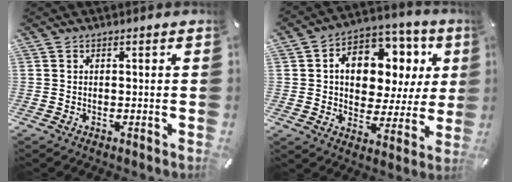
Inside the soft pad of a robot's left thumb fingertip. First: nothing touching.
{"total": 14.0, "force": [3.7, 10.2, 8.8], "torque": [-0.137, -0.018, 0.071]}